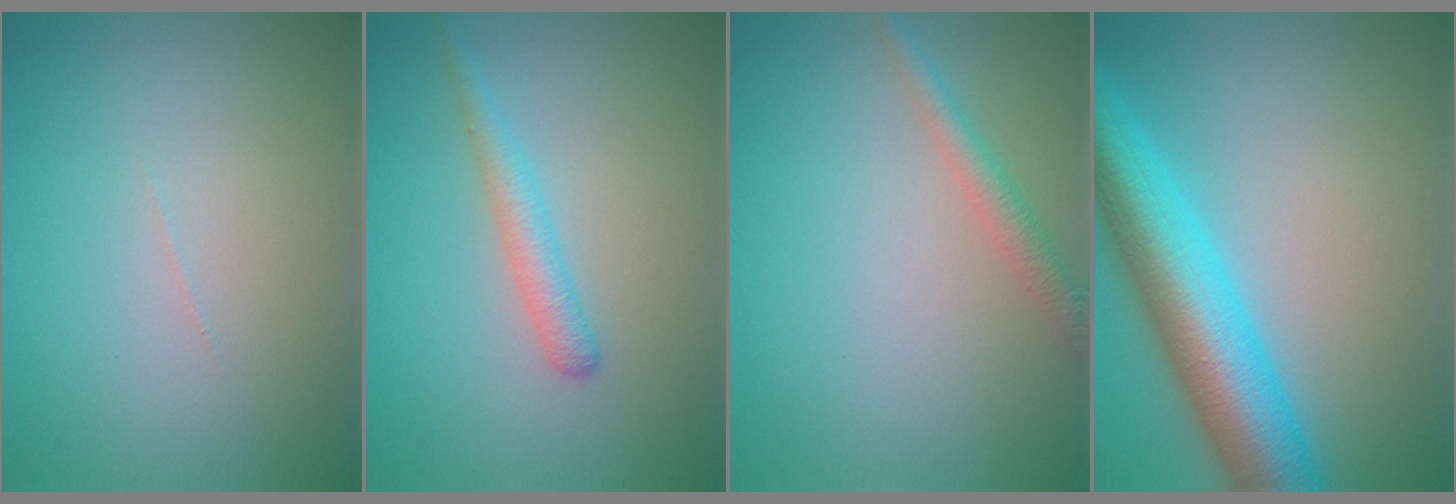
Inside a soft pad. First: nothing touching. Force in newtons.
{"total": 2.1, "press": 2.1, "slide": 0.1}
{"total": 2.1, "press": 2.1, "slide": 0.0}
{"total": 9.2, "press": 9.2, "slide": 0.2}